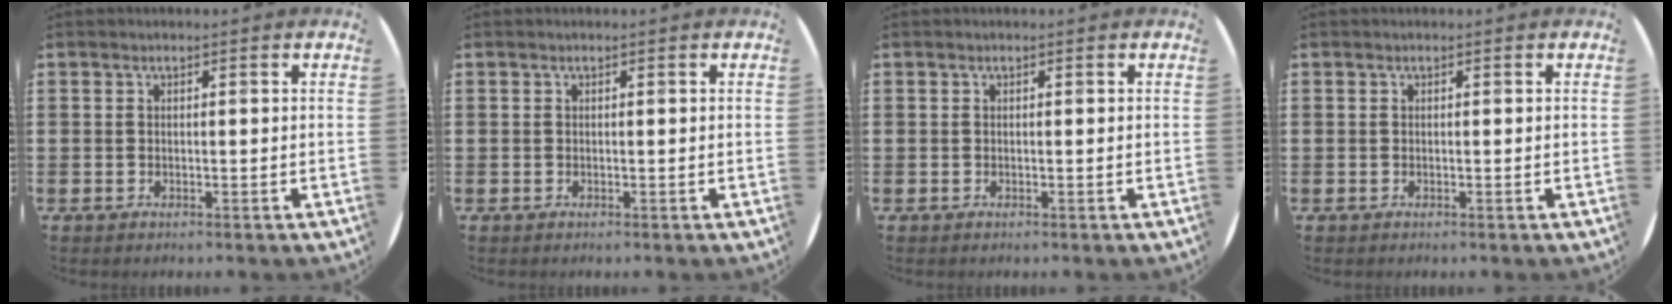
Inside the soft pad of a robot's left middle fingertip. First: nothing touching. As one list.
[{"total": 0.0}, {"total": 0.0}, {"total": 0.0}]